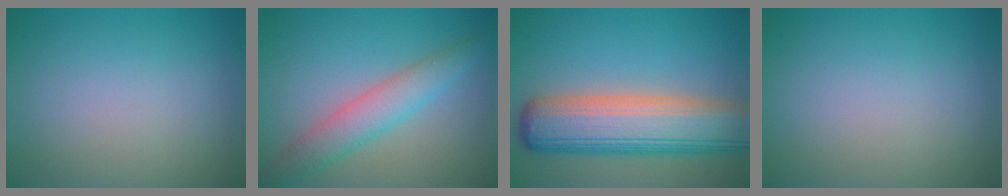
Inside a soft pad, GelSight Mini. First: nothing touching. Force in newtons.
{"total": 4.2, "press": 4.2, "slide": 0.2}
{"total": 10.5, "press": 10.4, "slide": 0.9}
{"total": 0.0}